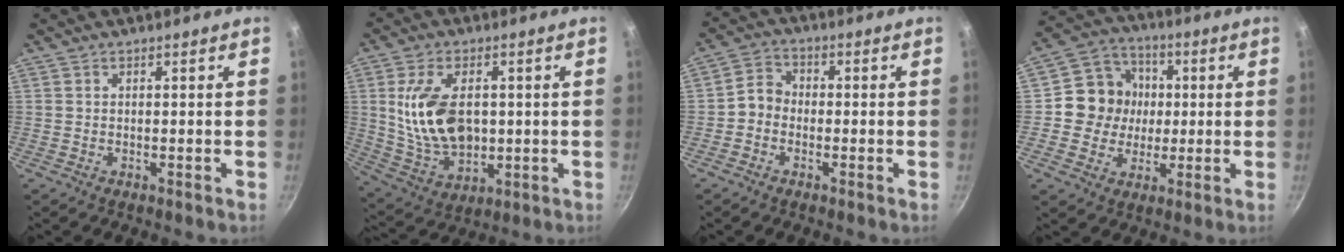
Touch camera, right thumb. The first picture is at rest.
{"total": 14.9, "force": [1.4, 9.2, 11.7], "torque": [-0.198, -0.012, 0.039]}
{"total": 4.2, "force": [-1.3, 3.6, 1.9], "torque": [-0.015, 0.021, -0.036]}
{"total": 11.3, "force": [0.5, 10.6, 3.9], "torque": [-0.032, 0.021, -0.006]}